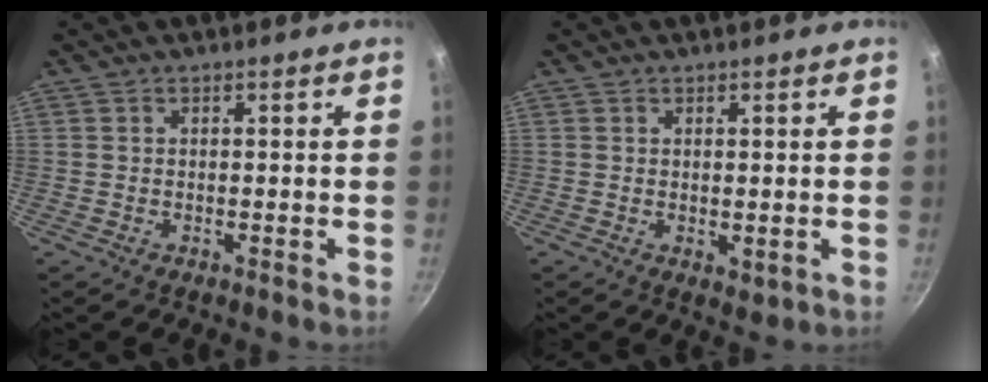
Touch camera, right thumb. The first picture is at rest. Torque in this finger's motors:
{"motor_torque": [-0.28, 0.02, -0.08, -0.09, 0.00]}